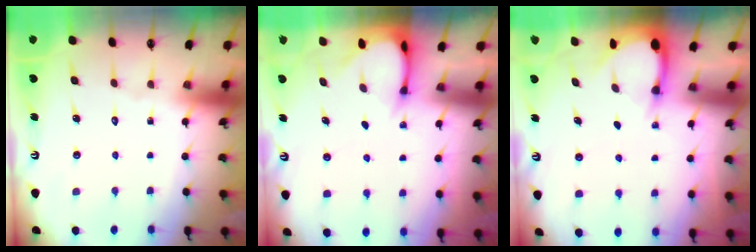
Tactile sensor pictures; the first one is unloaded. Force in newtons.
{"total": 3.4, "press": 3.4, "slide": 0.3}
{"total": 4.2, "press": 4.2, "slide": 0.2}